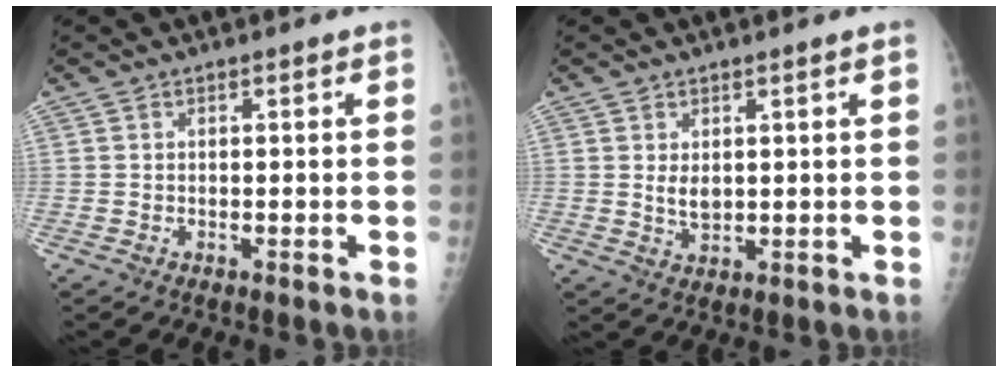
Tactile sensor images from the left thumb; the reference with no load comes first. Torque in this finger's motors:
{"motor_torque": [0.33, 0.48, 0.73, -0.07, 0.03]}